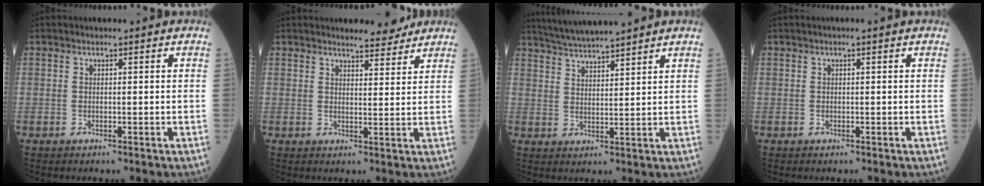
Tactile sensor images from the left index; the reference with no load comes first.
{"total": 4.7, "force": [4.4, 1.0, 1.2], "torque": [-0.023, -0.004, 0.057]}
{"total": 8.6, "force": [7.9, -0.5, 3.4], "torque": [-0.067, 0.022, 0.136]}
{"total": 0.6, "force": [0.2, 0.0, 0.5], "torque": [-0.012, 0.006, 0.004]}